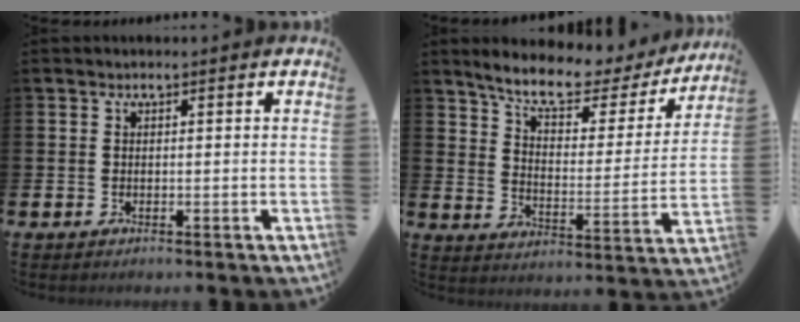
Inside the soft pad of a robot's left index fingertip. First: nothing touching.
{"total": 8.6, "force": [7.5, 2.3, 3.3], "torque": [-0.095, -0.049, 0.126]}